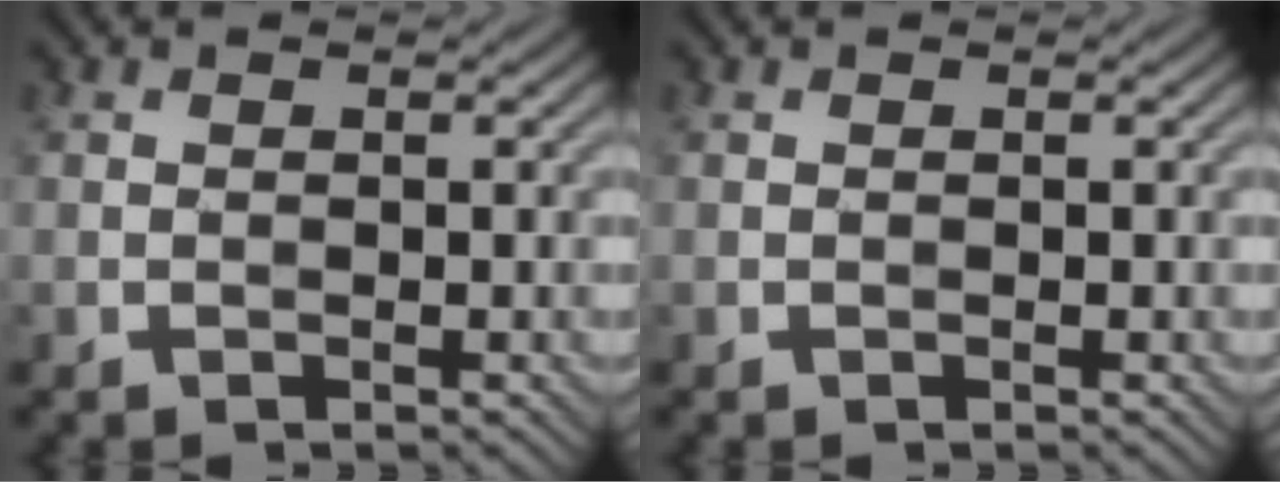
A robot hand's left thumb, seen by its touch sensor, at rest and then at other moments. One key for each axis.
{"total": 0.0}